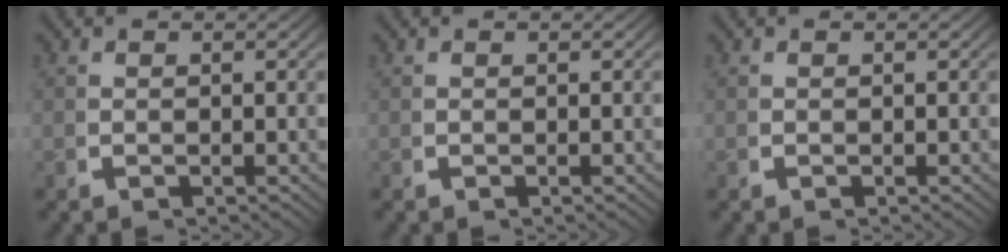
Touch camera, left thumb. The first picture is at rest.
{"total": 0.0}
{"total": 0.0}